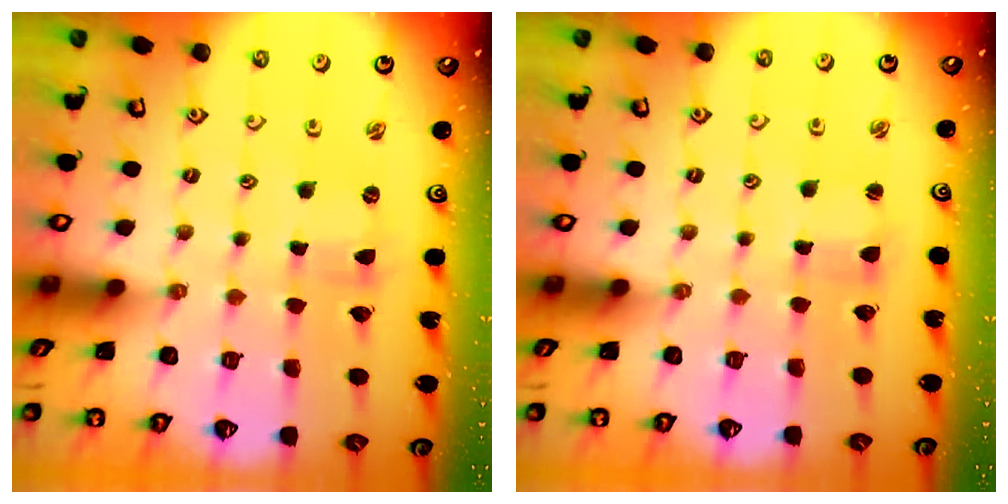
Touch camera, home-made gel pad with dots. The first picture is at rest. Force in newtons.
{"total": 1.1, "press": 1.0, "slide": 0.2}